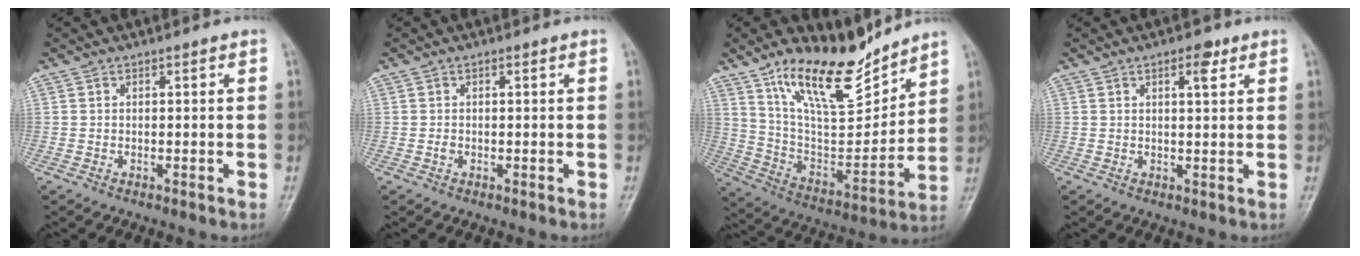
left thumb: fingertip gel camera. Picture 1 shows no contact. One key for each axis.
{"total": 0.8, "fx": -0.1, "fy": 0.5, "fz": 0.5, "tx": -0.007, "ty": 0.000, "tz": -0.002}
{"total": 17.8, "fx": 13.5, "fy": 5.9, "fz": 9.9, "tx": -0.125, "ty": -0.085, "tz": 0.249}
{"total": 3.2, "fx": 1.7, "fy": 1.2, "fz": 2.4, "tx": -0.029, "ty": -0.006, "tz": 0.025}